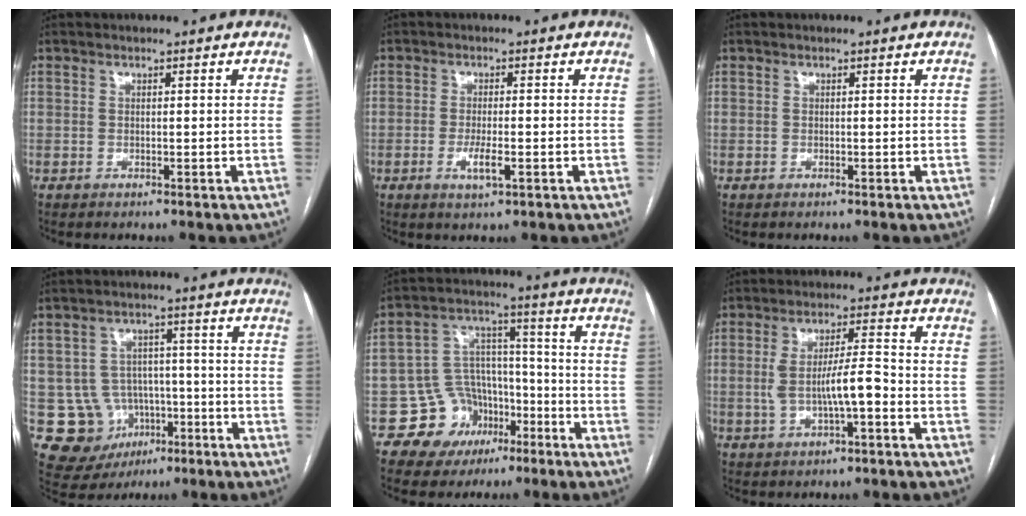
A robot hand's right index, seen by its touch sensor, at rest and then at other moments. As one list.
[{"total": 3.6, "force": [-1.2, 0.6, 3.3], "torque": [-0.065, -0.005, -0.020]}, {"total": 0.0}, {"total": 9.8, "force": [-2.9, 9.0, 2.4], "torque": [-0.041, 0.026, -0.030]}, {"total": 10.2, "force": [-5.2, 8.6, 1.6], "torque": [-0.013, 0.059, -0.072]}, {"total": 6.7, "force": [-1.4, 1.2, 6.5], "torque": [-0.122, 0.015, -0.022]}]